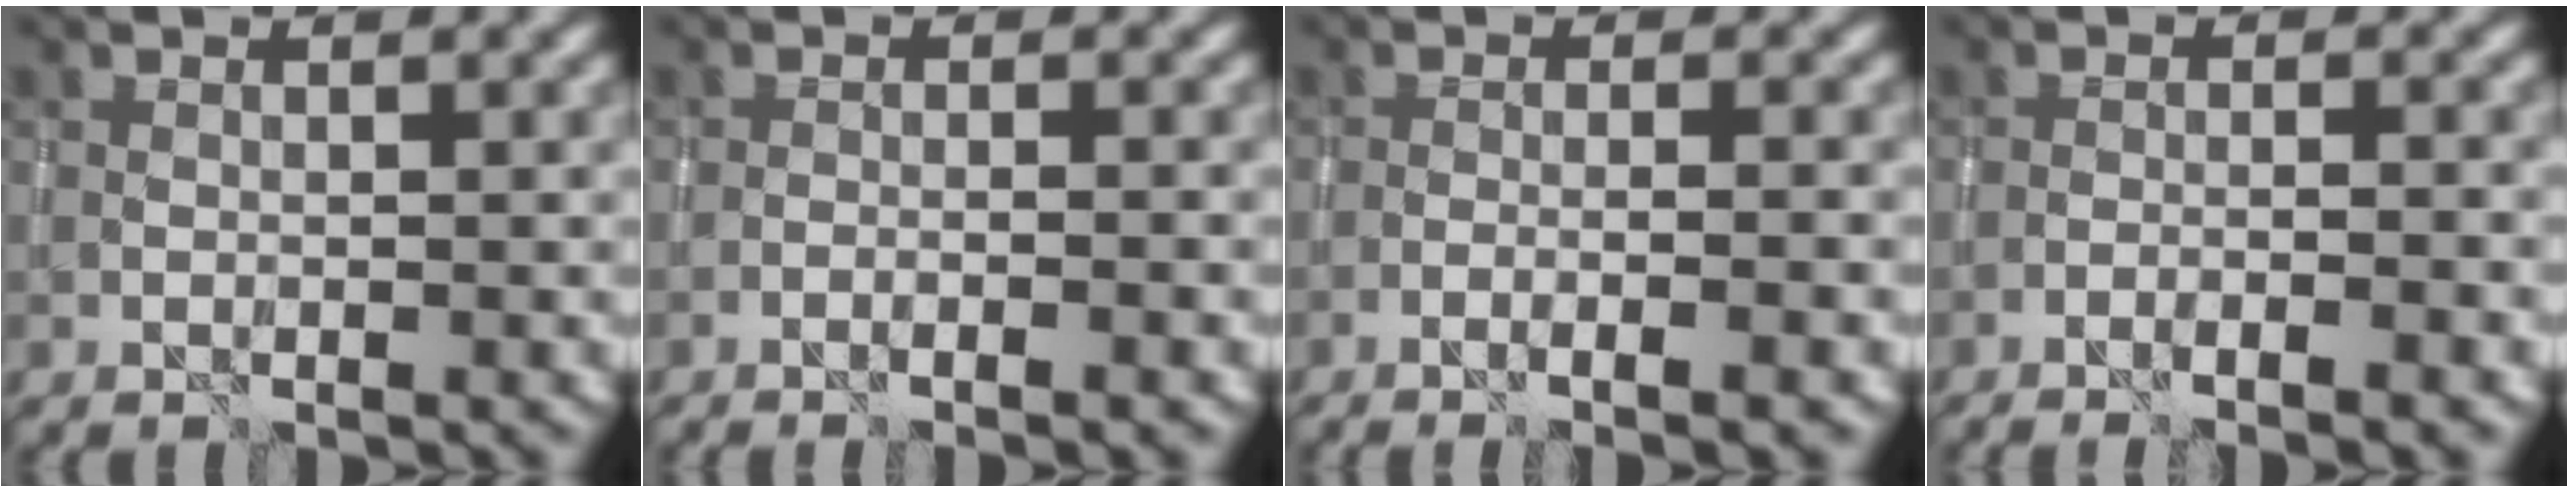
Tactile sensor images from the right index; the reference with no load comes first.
{"total": 2.2, "force": [-1.4, 0.3, 1.7], "torque": [-0.026, 0.014, -0.031]}
{"total": 3.7, "force": [-2.1, 0.6, 3.0], "torque": [-0.043, 0.014, -0.046]}
{"total": 3.8, "force": [-2.9, 0.6, 2.5], "torque": [-0.036, 0.009, -0.051]}